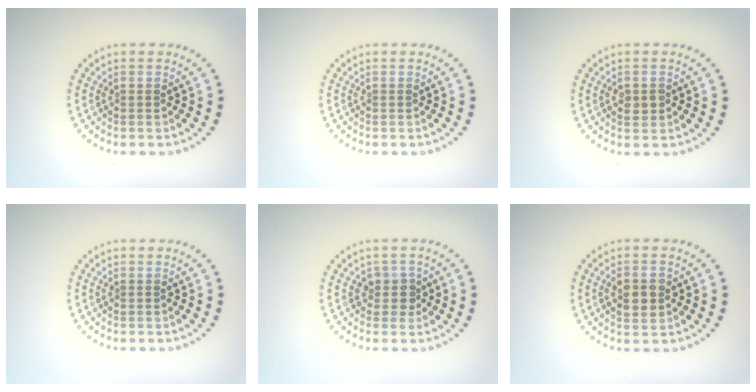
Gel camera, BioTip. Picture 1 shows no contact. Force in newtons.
{"total": 0.0}
{"total": 1.5, "press": 1.5, "slide": 0.4}
{"total": 0.0}
{"total": 1.8, "press": 1.5, "slide": 1.0}
{"total": 2.8, "press": 2.8, "slide": 0.2}